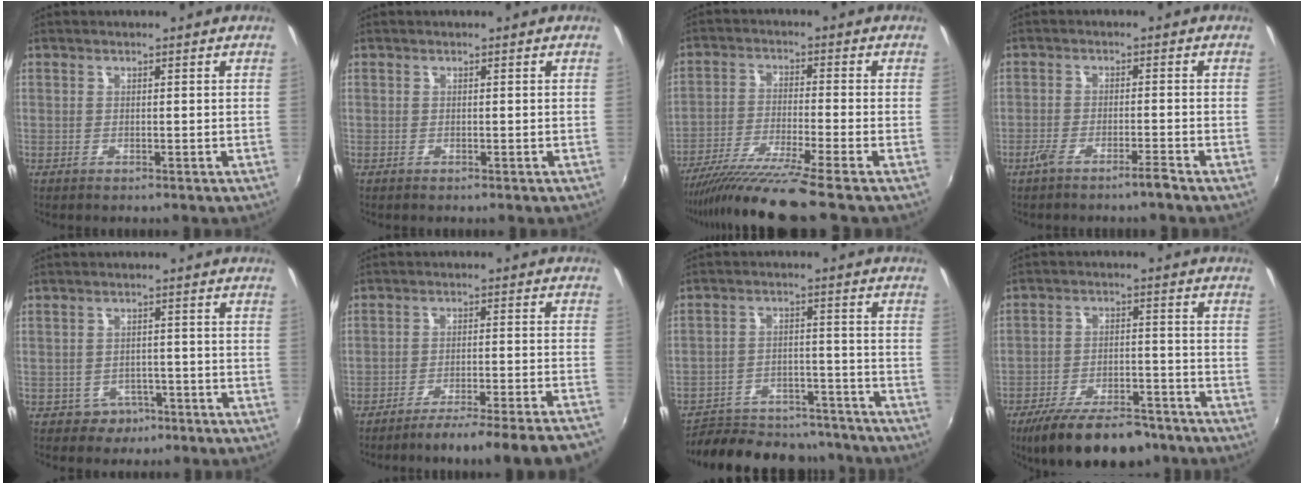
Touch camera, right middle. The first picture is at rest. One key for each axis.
{"total": 0.0}
{"total": 11.8, "fx": -9.9, "fy": -2.2, "fz": 6.2, "tx": -0.127, "ty": -0.029, "tz": -0.176}
{"total": 3.3, "fx": -2.7, "fy": -0.3, "fz": 1.9, "tx": -0.053, "ty": -0.001, "tz": -0.053}
{"total": 4.0, "fx": -2.4, "fy": 3.2, "fz": 0.6, "tx": -0.023, "ty": 0.006, "tz": -0.029}
{"total": 17.6, "fx": -16.1, "fy": -3.2, "fz": 6.3, "tx": -0.096, "ty": -0.036, "tz": -0.226}
{"total": 22.2, "fx": -19.4, "fy": 7.5, "fz": 7.6, "tx": -0.160, "ty": 0.016, "tz": -0.257}
{"total": 16.2, "fx": -12.8, "fy": 5.6, "fz": 8.3, "tx": -0.160, "ty": -0.018, "tz": -0.191}